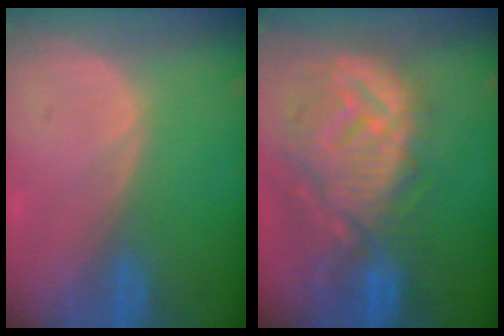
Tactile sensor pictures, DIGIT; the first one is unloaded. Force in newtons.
{"total": 12.6, "press": 11.2, "slide": 5.8}